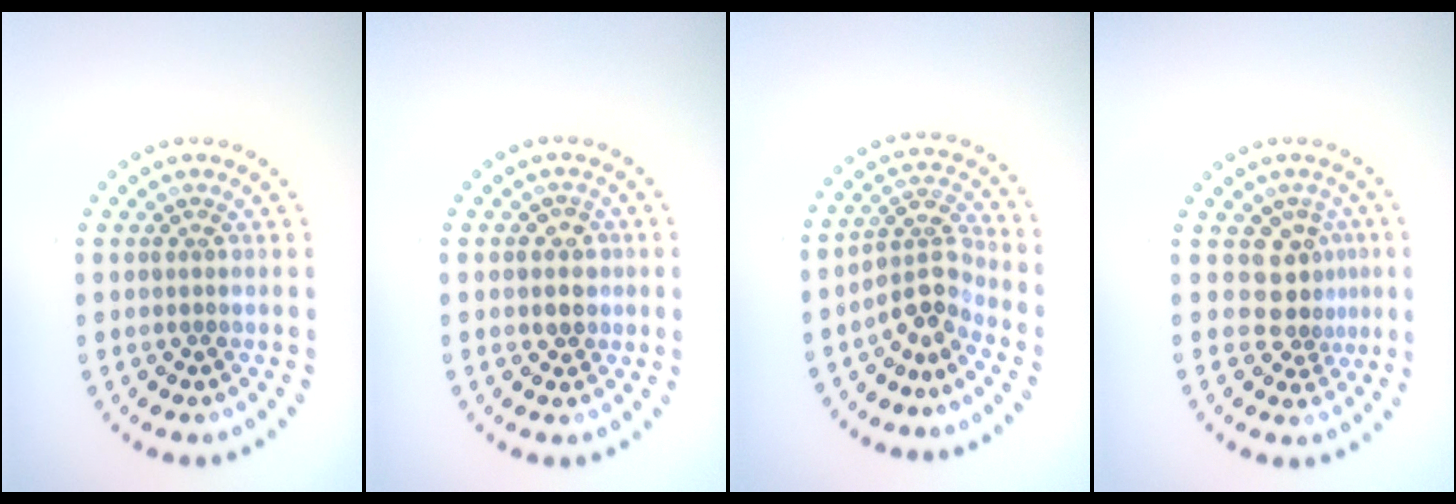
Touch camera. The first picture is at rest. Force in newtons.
{"total": 2.0, "press": 1.8, "slide": 0.8}
{"total": 3.4, "press": 2.5, "slide": 2.2}
{"total": 3.0, "press": 2.1, "slide": 2.1}